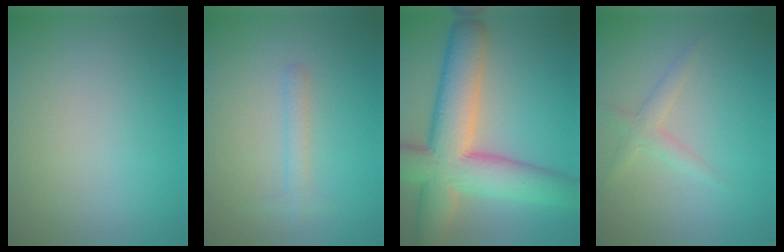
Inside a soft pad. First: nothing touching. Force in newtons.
{"total": 1.3, "press": 1.3, "slide": 0.1}
{"total": 11.6, "press": 11.5, "slide": 0.9}
{"total": 1.7, "press": 1.7, "slide": 0.1}